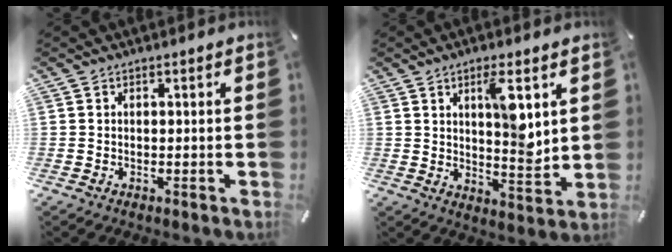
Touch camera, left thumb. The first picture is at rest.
{"total": 9.4, "force": [4.2, 2.8, 7.9], "torque": [-0.114, -0.030, 0.063]}